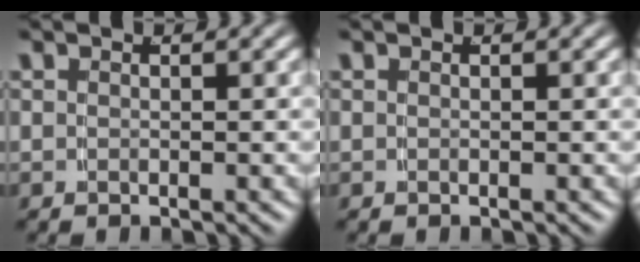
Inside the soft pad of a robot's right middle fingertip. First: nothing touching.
{"total": 0.0}